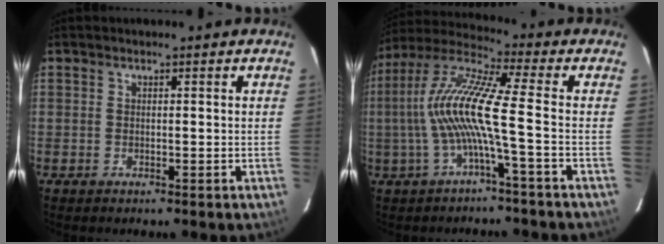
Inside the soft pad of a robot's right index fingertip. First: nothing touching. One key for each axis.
{"total": 12.0, "fx": -2.2, "fy": -0.5, "fz": 11.8, "tx": -0.236, "ty": 0.007, "tz": -0.041}